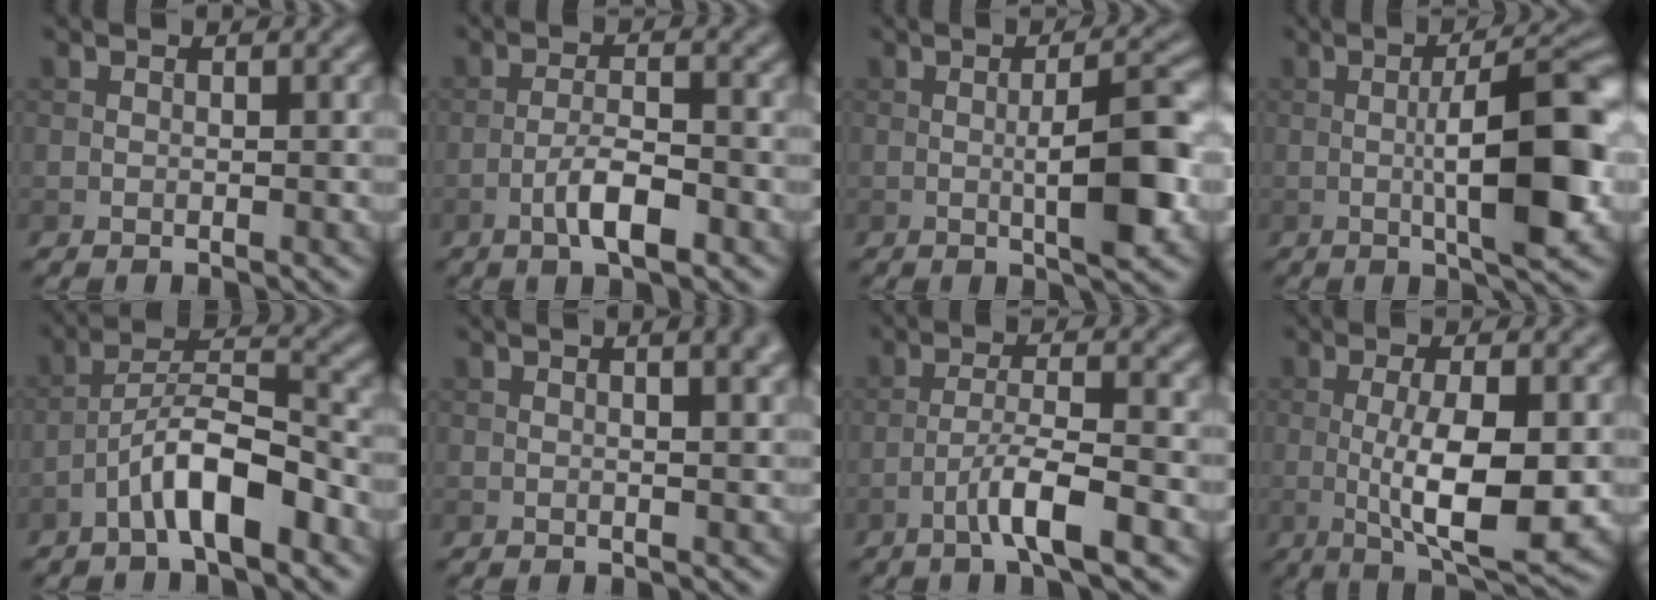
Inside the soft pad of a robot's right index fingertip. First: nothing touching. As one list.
[{"total": 4.2, "force": [-2.0, 1.1, 3.5], "torque": [-0.067, 0.006, -0.041]}, {"total": 6.7, "force": [-0.7, 1.5, 6.5], "torque": [-0.098, 0.004, -0.011]}, {"total": 9.6, "force": [-0.8, 2.3, 9.3], "torque": [-0.132, 0.003, -0.014]}, {"total": 6.3, "force": [-3.5, 1.7, 5.0], "torque": [-0.088, 0.018, -0.063]}, {"total": 6.6, "force": [2.7, 3.1, 5.2], "torque": [-0.020, 0.042, 0.002]}, {"total": 5.0, "force": [-2.5, 0.6, 4.3], "torque": [-0.074, 0.010, -0.051]}, {"total": 7.9, "force": [-0.6, 2.0, 7.6], "torque": [-0.129, -0.008, -0.005]}]